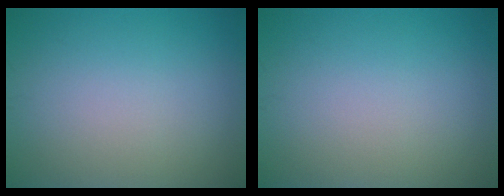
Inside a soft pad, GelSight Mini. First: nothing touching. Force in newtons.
{"total": 0.0}